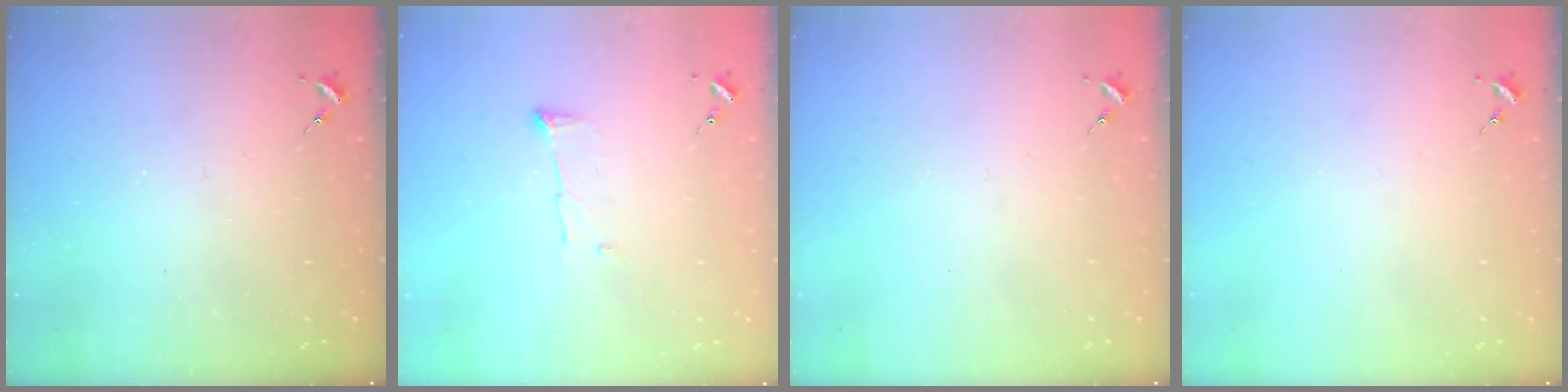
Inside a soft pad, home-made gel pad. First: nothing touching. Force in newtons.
{"total": 5.4, "press": 5.4, "slide": 0.6}
{"total": 0.0}
{"total": 0.0}